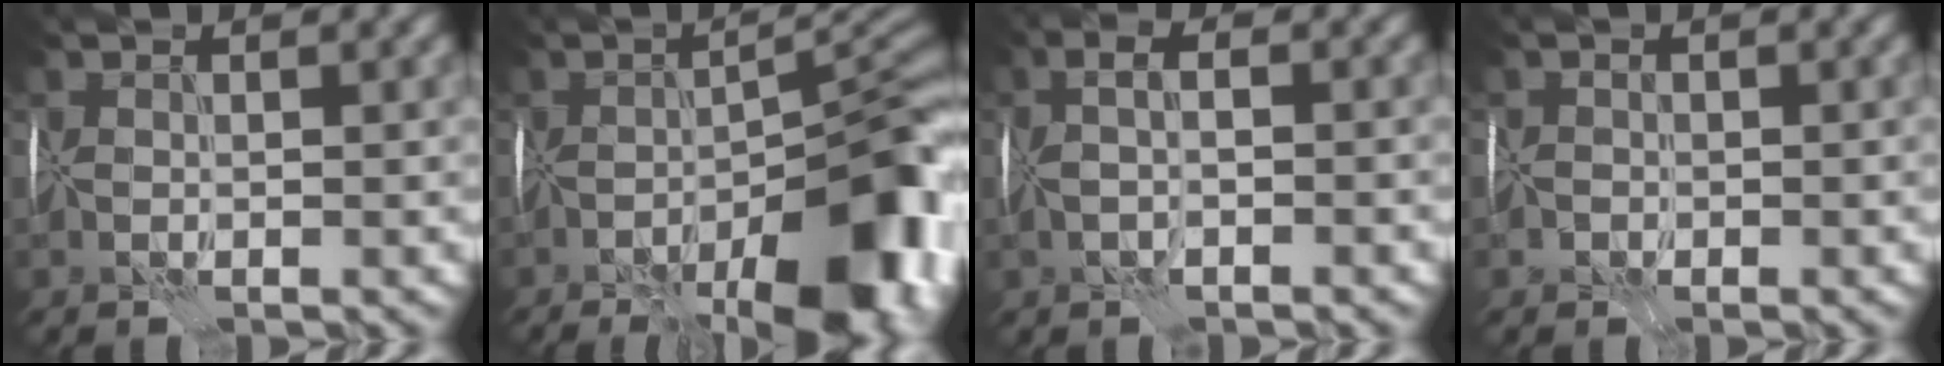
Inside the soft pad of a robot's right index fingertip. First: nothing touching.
{"total": 14.4, "force": [-6.6, 5.2, 11.7], "torque": [-0.136, -0.018, -0.096]}
{"total": 2.5, "force": [-0.4, 1.0, 2.3], "torque": [-0.046, 0.007, -0.008]}
{"total": 1.0, "force": [-0.7, 0.7, -0.2], "torque": [0.010, -0.006, -0.013]}